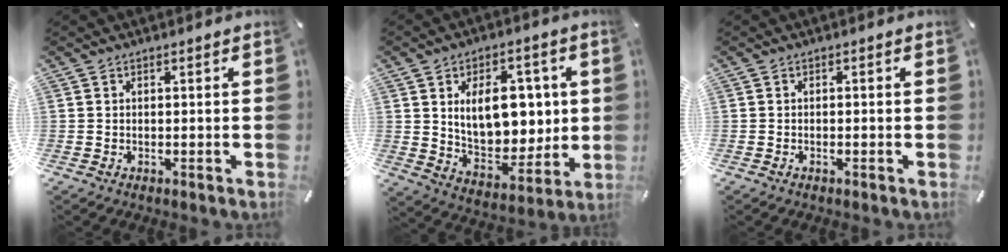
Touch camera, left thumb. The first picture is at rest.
{"total": 14.3, "force": [3.4, 9.9, 9.8], "torque": [-0.145, -0.005, 0.064]}
{"total": 0.7, "force": [-0.3, 0.1, 0.7], "torque": [-0.010, -0.002, -0.006]}